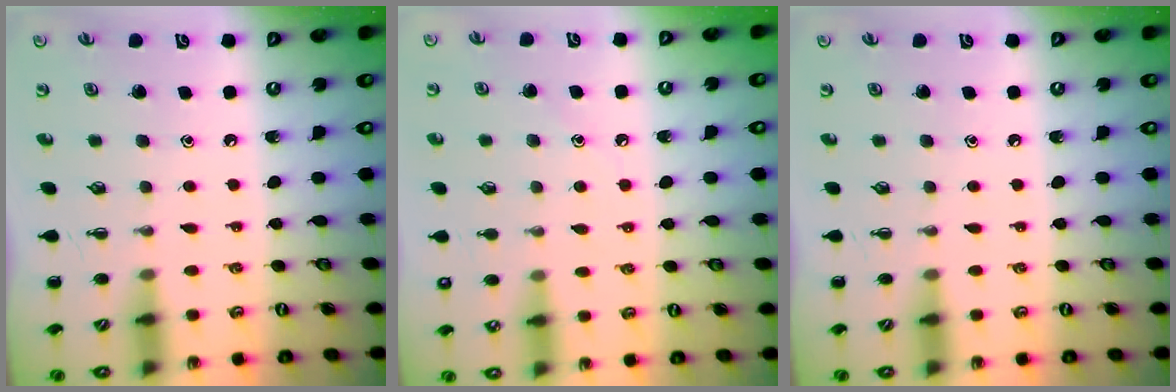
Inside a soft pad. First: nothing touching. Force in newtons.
{"total": 7.8, "press": 7.5, "slide": 2.2}
{"total": 0.0}